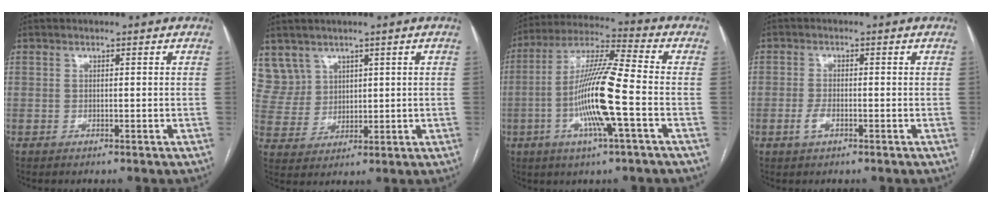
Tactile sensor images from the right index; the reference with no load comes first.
{"total": 6.6, "force": [4.2, 5.1, 0.0], "torque": [-0.003, 0.014, 0.100]}
{"total": 14.2, "force": [-3.4, 0.2, 13.8], "torque": [-0.268, -0.002, -0.071]}
{"total": 2.6, "force": [-1.1, 1.1, 2.1], "torque": [-0.046, 0.001, -0.021]}